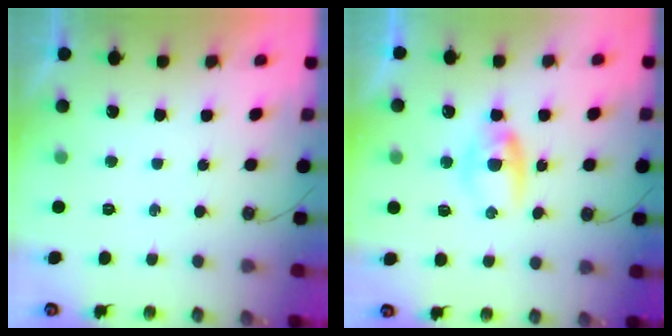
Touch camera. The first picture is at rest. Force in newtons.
{"total": 5.0, "press": 4.9, "slide": 0.6}